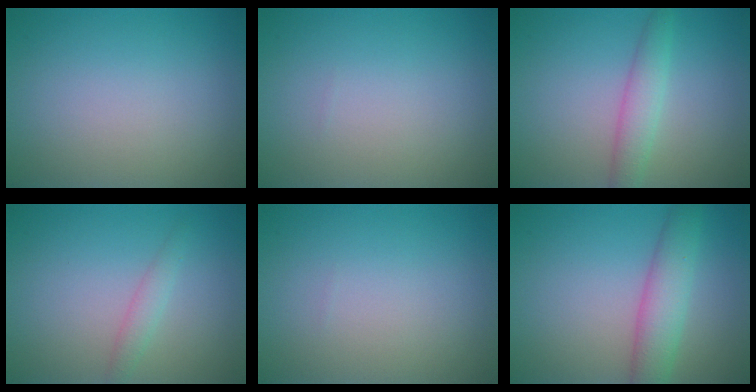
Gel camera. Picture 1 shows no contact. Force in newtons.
{"total": 0.0}
{"total": 2.6, "press": 2.6, "slide": 0.0}
{"total": 1.4, "press": 1.4, "slide": 0.1}
{"total": 0.0}
{"total": 4.1, "press": 4.0, "slide": 0.4}